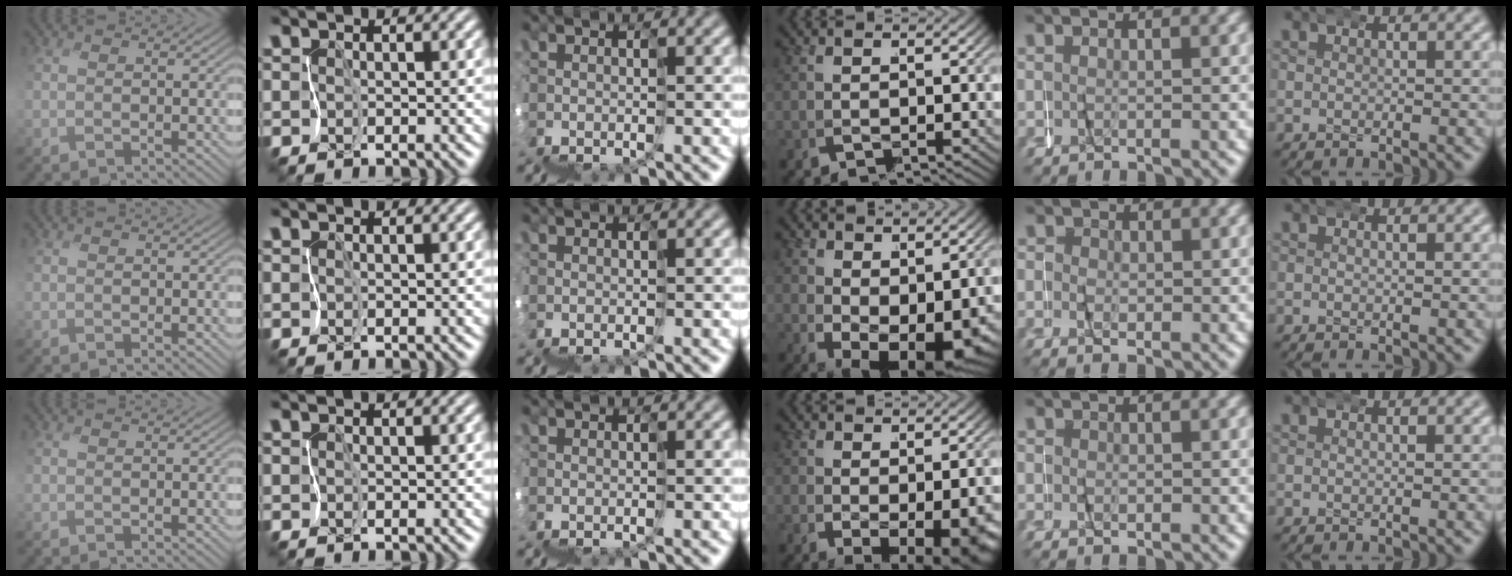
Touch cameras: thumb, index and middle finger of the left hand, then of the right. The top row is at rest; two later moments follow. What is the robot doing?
{"motion": "wrap", "object": "netting"}